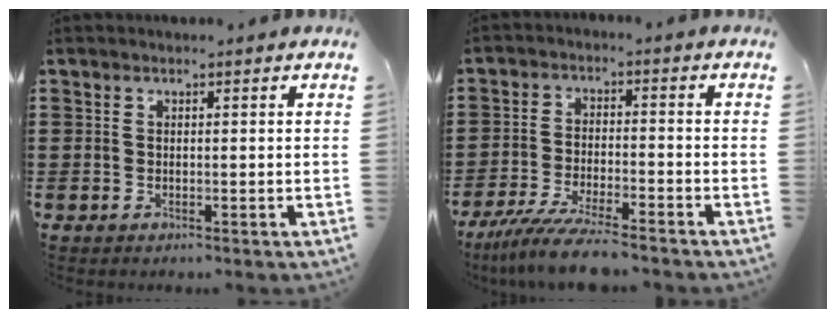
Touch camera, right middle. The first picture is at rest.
{"total": 7.4, "force": [-6.5, 0.1, 3.5], "torque": [-0.076, -0.010, -0.123]}